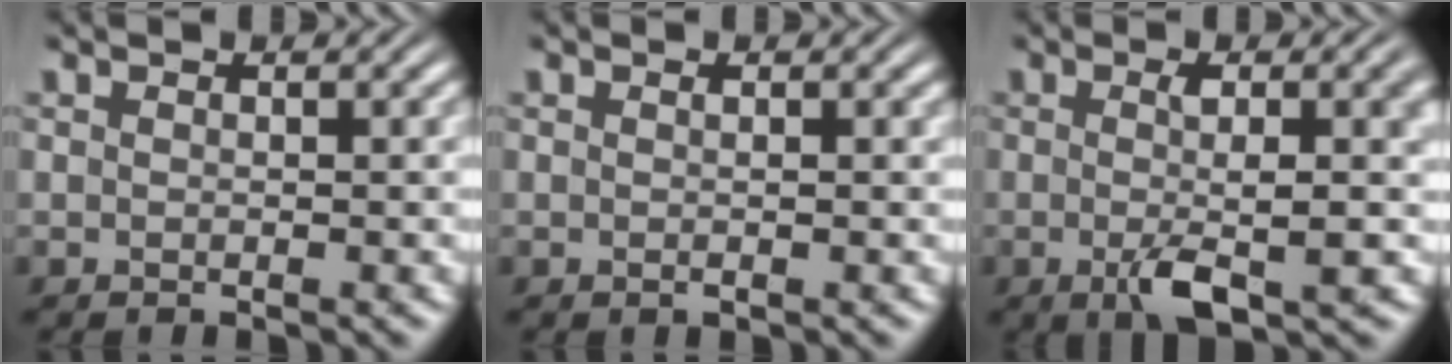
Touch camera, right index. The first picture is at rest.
{"total": 0.6, "force": [-0.1, 0.1, 0.5], "torque": [-0.010, -0.001, -0.002]}
{"total": 4.6, "force": [-1.2, 0.9, 4.3], "torque": [-0.069, -0.011, -0.014]}